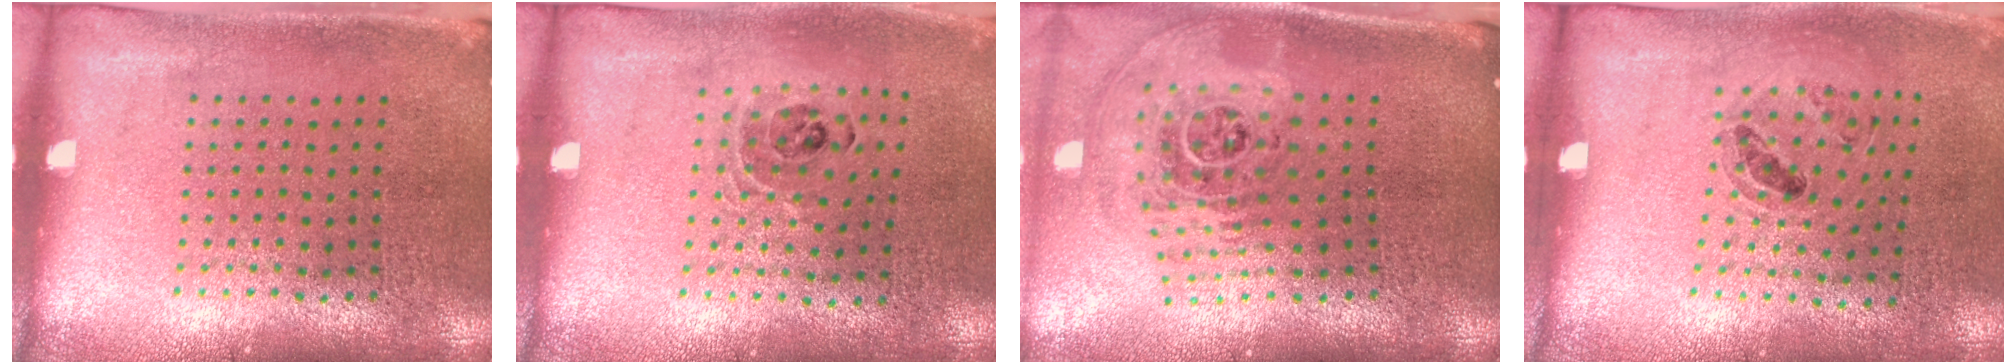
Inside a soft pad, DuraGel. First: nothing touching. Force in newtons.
{"total": 0.8, "press": 0.8, "slide": 0.2}
{"total": 2.7, "press": 1.8, "slide": 2.0}
{"total": 1.0, "press": 0.9, "slide": 0.4}